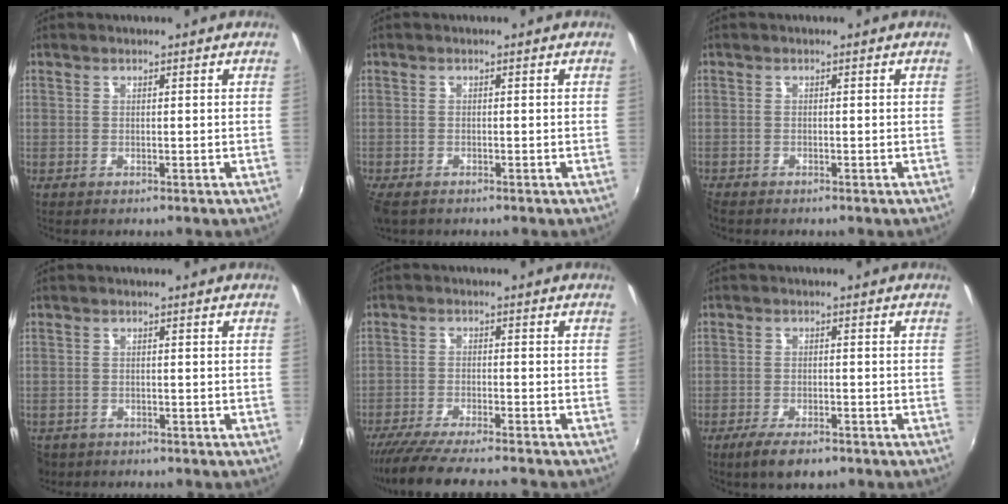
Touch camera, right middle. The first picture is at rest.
{"total": 4.2, "force": [-3.1, 1.8, 2.2], "torque": [-0.054, -0.020, -0.058]}
{"total": 1.6, "force": [-1.5, 0.6, 0.3], "torque": [-0.012, -0.007, -0.031]}
{"total": 5.4, "force": [-3.3, 3.8, 2.0], "torque": [-0.059, -0.012, -0.055]}
{"total": 11.8, "force": [-10.5, 0.4, 5.4], "torque": [-0.121, -0.028, -0.174]}
{"total": 6.1, "force": [-4.4, 1.7, 3.8], "torque": [-0.090, -0.015, -0.074]}